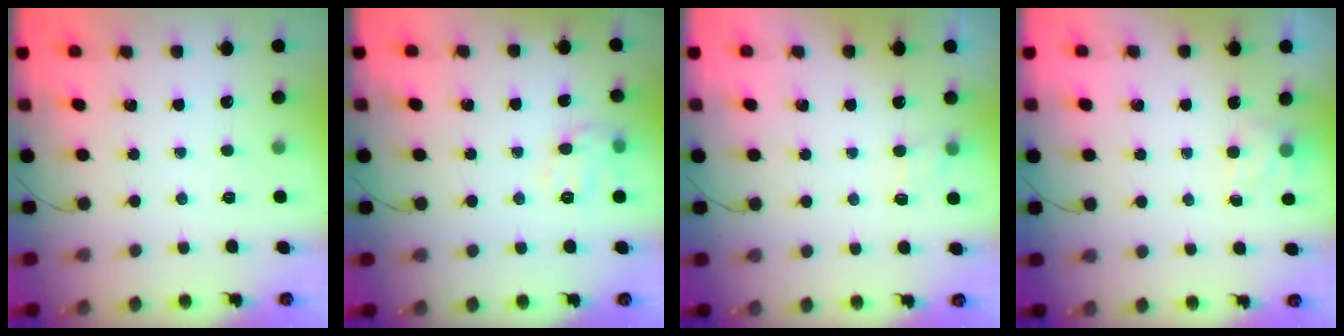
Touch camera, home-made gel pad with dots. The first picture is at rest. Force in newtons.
{"total": 9.5, "press": 9.5, "slide": 0.3}
{"total": 3.7, "press": 3.4, "slide": 1.4}
{"total": 3.6, "press": 3.4, "slide": 1.1}